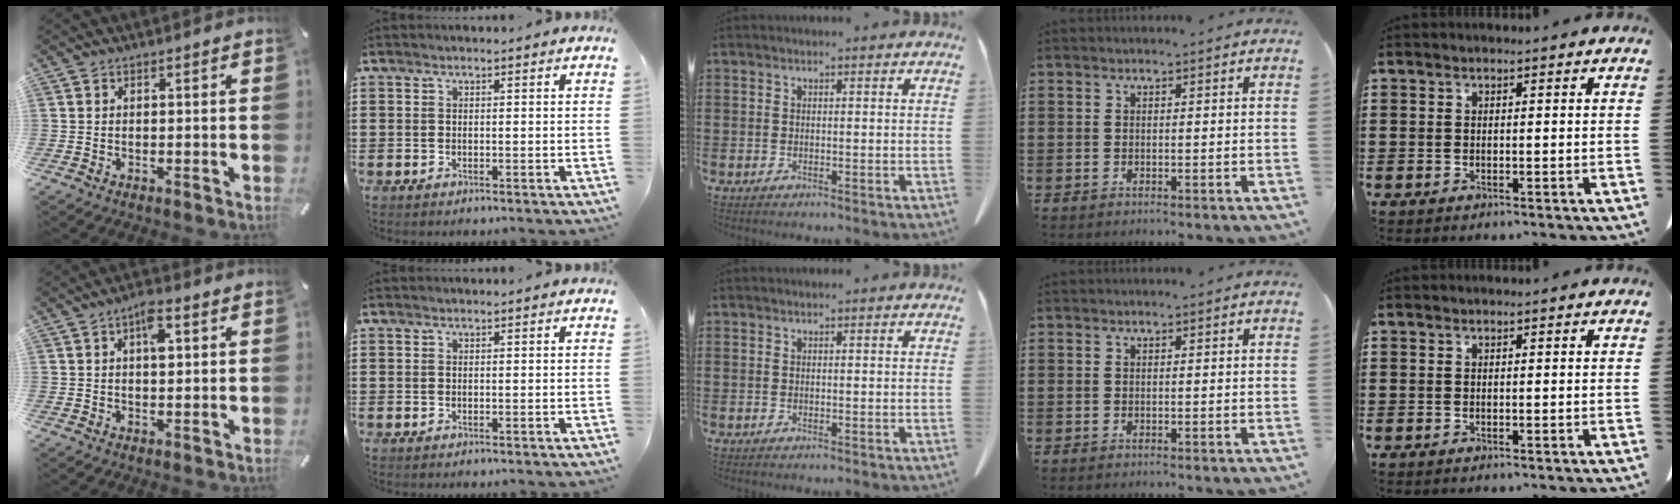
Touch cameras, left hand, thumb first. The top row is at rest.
{"thumb": {"total": 4.7, "force": [1.3, 2.0, 4.0], "torque": [-0.061, -0.001, 0.015]}}